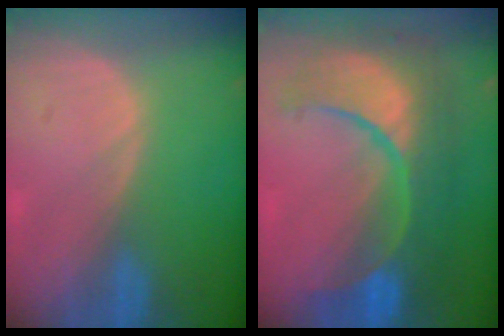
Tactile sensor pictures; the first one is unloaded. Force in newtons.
{"total": 12.6, "press": 12.5, "slide": 1.4}